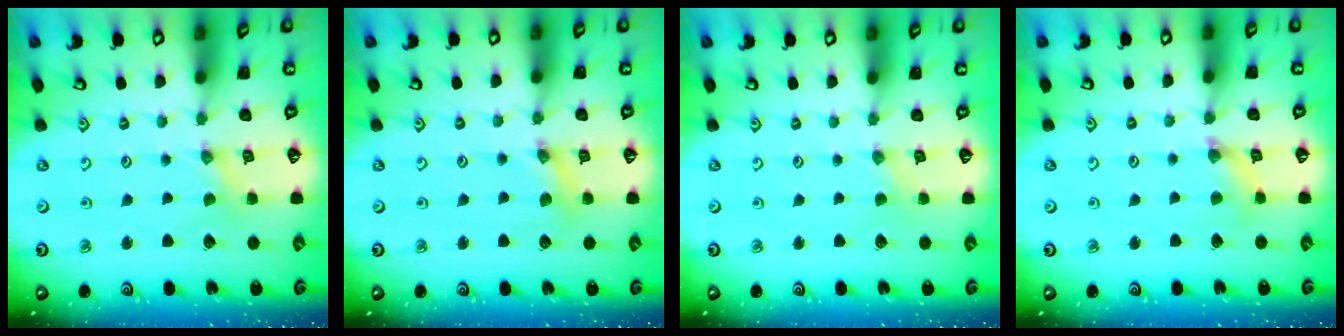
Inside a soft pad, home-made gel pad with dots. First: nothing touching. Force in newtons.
{"total": 4.0, "press": 4.0, "slide": 0.5}
{"total": 0.0}
{"total": 2.9, "press": 2.9, "slide": 0.3}